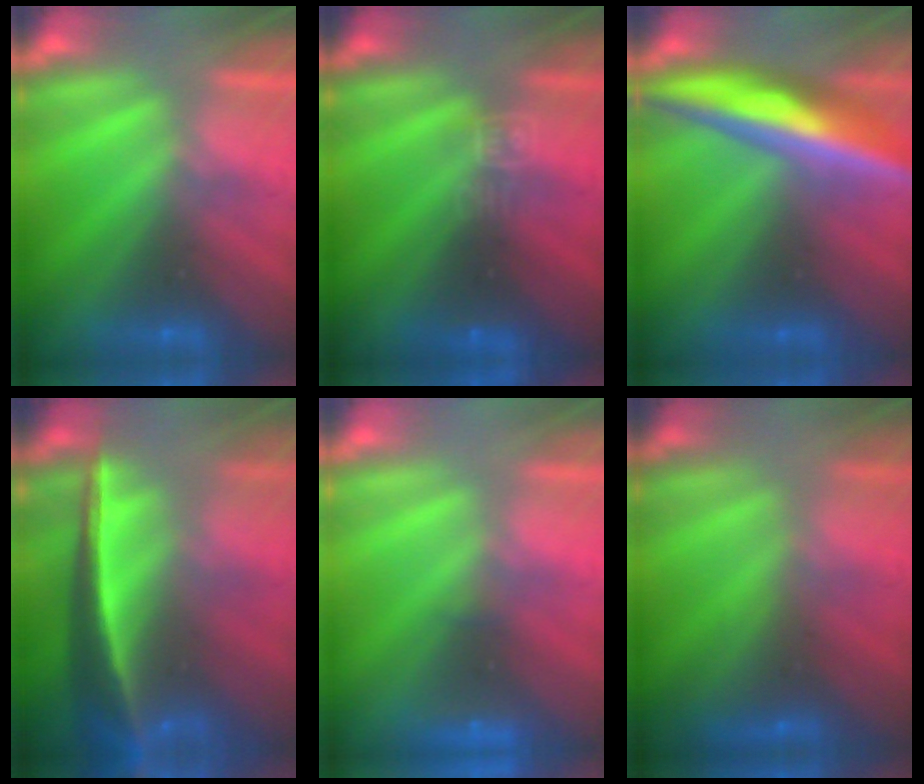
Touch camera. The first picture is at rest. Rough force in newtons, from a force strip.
{"total": 2.9}
{"total": 6.4}
{"total": 5.9}
{"total": 1.9}
{"total": 3.2}